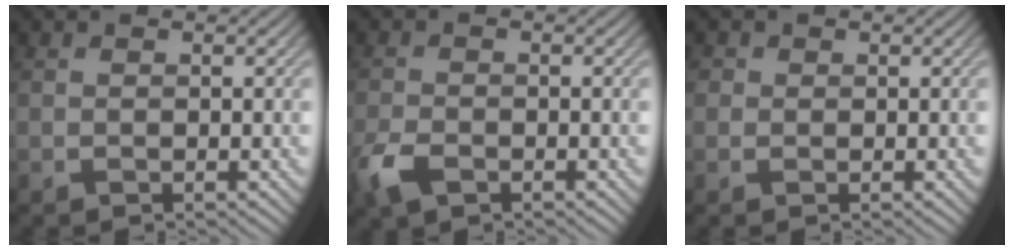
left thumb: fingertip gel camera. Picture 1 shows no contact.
{"total": 3.8, "force": [-2.2, 1.9, 2.5], "torque": [-0.061, -0.008, -0.052]}
{"total": 0.9, "force": [0.3, 0.8, 0.1], "torque": [0.001, -0.001, 0.000]}